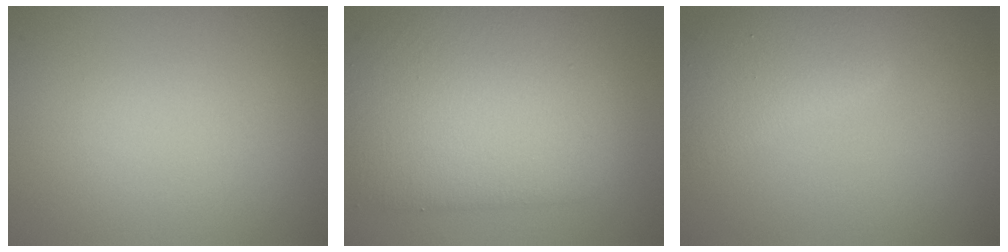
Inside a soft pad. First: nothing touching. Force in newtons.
{"total": 8.4, "press": 8.4, "slide": 0.2}
{"total": 3.6, "press": 3.6, "slide": 0.2}